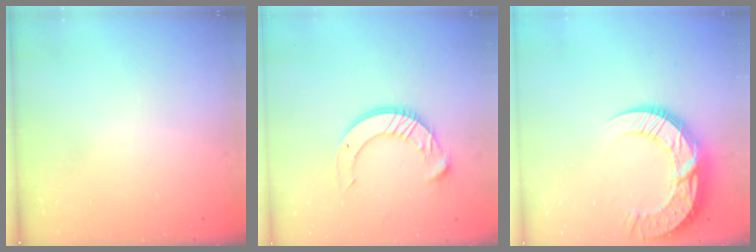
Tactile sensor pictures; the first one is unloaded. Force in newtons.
{"total": 12.2, "press": 12.1, "slide": 1.2}
{"total": 16.6, "press": 16.5, "slide": 1.4}